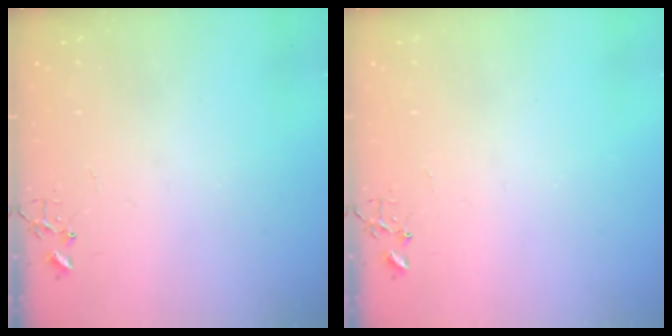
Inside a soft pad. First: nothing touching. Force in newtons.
{"total": 0.0}